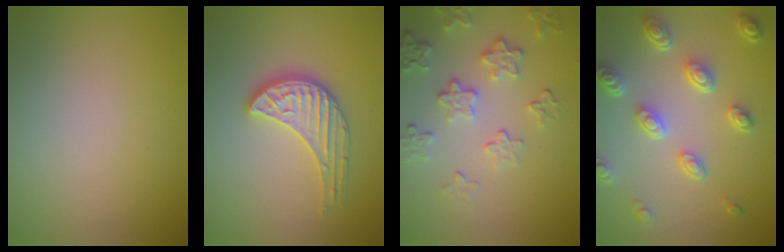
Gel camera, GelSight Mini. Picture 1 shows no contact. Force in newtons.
{"total": 3.5, "press": 3.4, "slide": 1.1}
{"total": 4.1, "press": 3.2, "slide": 2.5}
{"total": 5.2, "press": 3.9, "slide": 3.4}